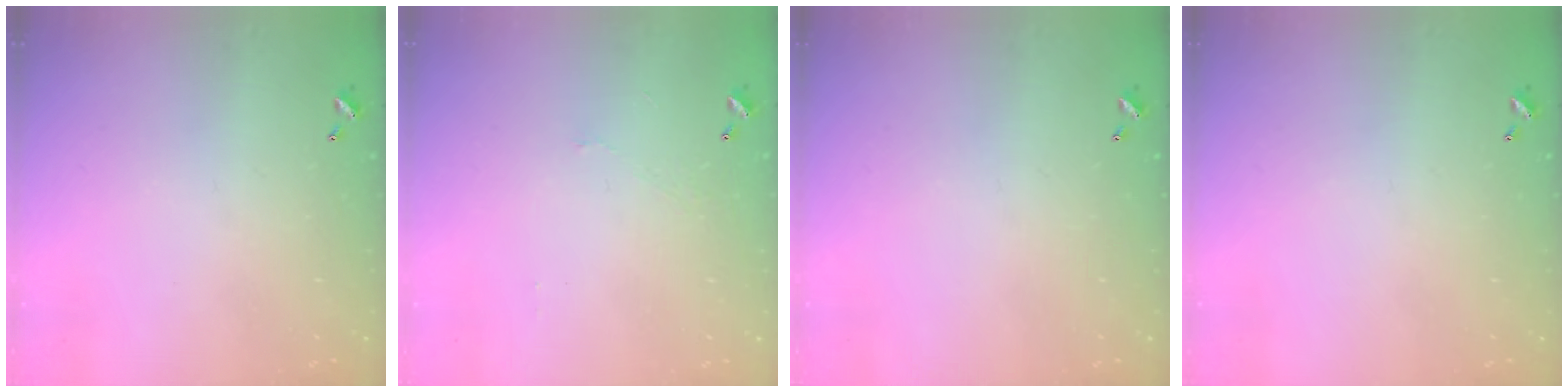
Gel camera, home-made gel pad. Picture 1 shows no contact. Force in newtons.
{"total": 0.0}
{"total": 0.0}
{"total": 0.0}